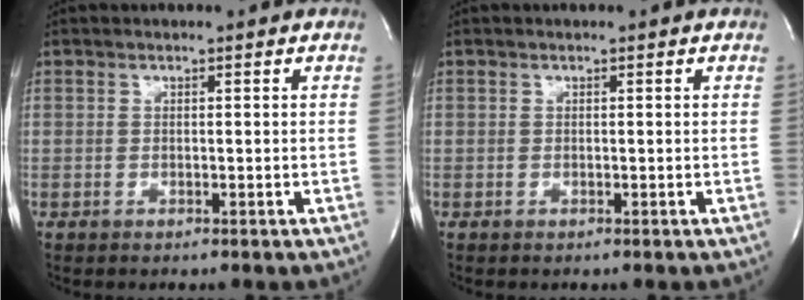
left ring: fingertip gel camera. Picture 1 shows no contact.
{"total": 0.0}